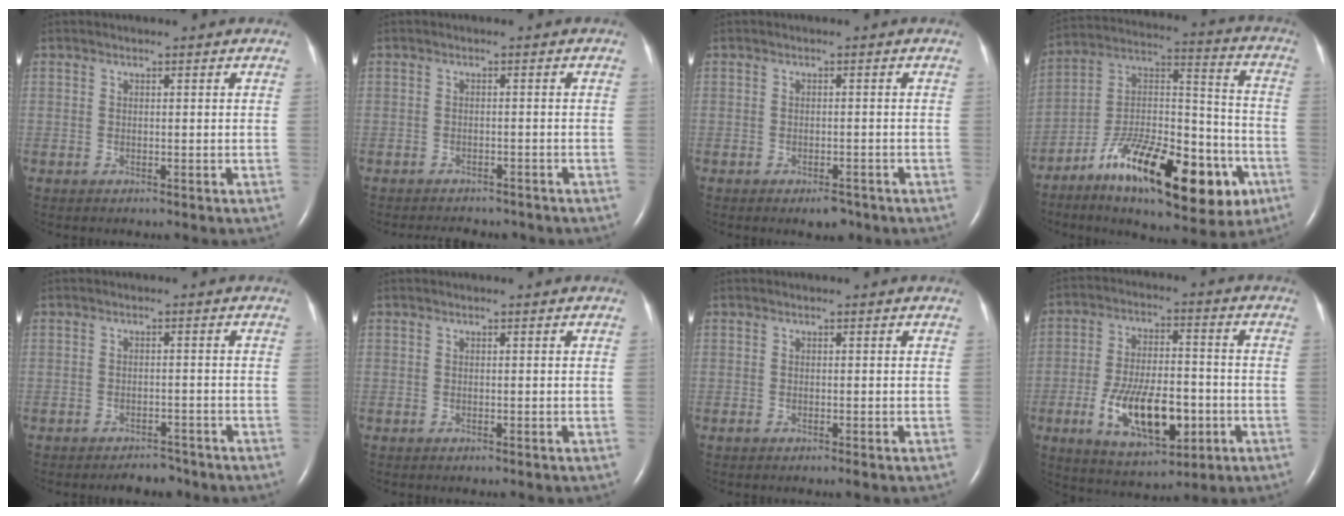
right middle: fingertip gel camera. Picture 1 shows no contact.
{"total": 6.5, "force": [-5.8, 2.3, 1.9], "torque": [-0.027, -0.001, -0.068]}
{"total": 2.4, "force": [-1.7, 1.0, 1.4], "torque": [-0.021, -0.001, -0.018]}
{"total": 23.6, "force": [-12.0, 8.3, 18.5], "torque": [-0.275, 0.016, -0.184]}
{"total": 3.0, "force": [-2.7, 1.1, 0.6], "torque": [-0.011, 0.001, -0.037]}
{"total": 0.0}
{"total": 0.6, "force": [-0.4, -0.1, 0.4], "torque": [-0.008, -0.001, -0.007]}
{"total": 13.8, "force": [-4.3, 5.8, 11.8], "torque": [-0.223, -0.002, -0.064]}